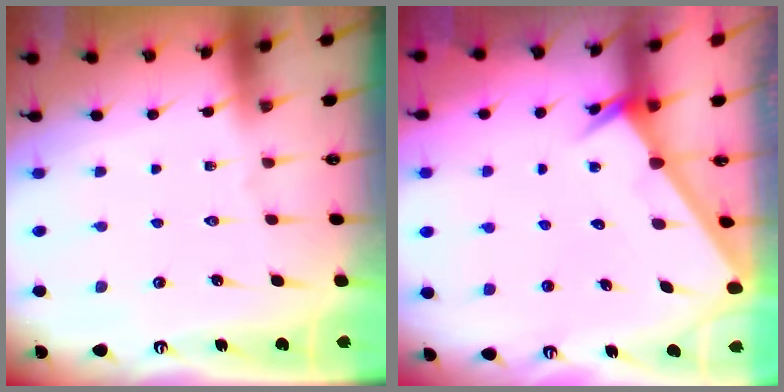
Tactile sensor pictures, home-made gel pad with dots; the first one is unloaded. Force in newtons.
{"total": 2.6, "press": 2.6, "slide": 0.0}